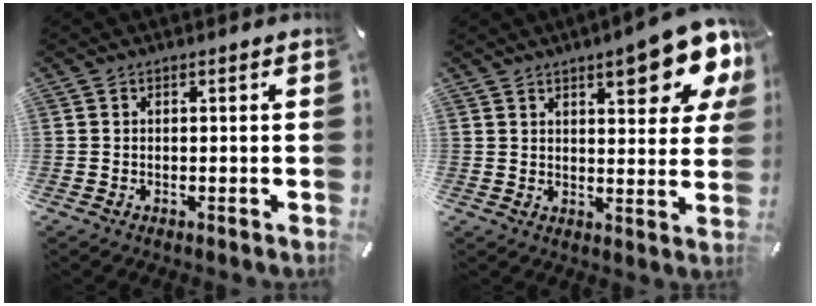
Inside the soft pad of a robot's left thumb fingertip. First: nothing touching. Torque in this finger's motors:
{"motor_torque": [1.49, 0.48, 0.60, -0.57, 0.12]}